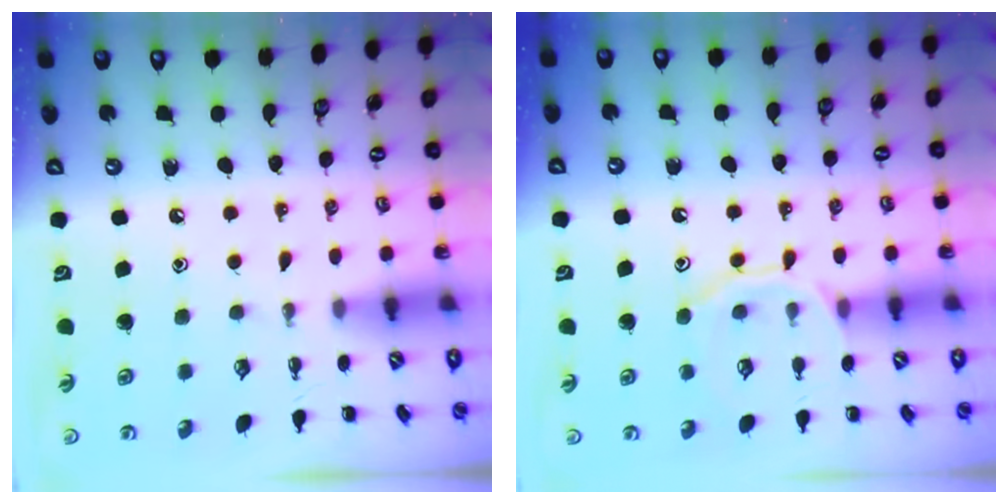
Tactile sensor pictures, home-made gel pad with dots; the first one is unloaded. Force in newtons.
{"total": 10.0, "press": 10.0, "slide": 0.6}